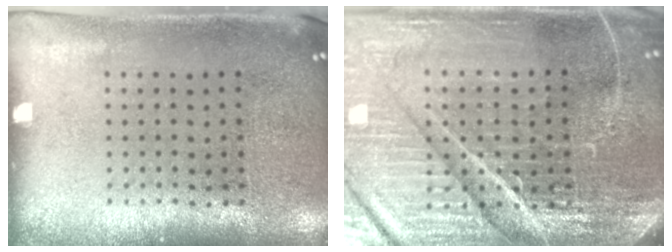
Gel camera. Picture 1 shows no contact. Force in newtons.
{"total": 6.3, "press": 5.7, "slide": 2.9}